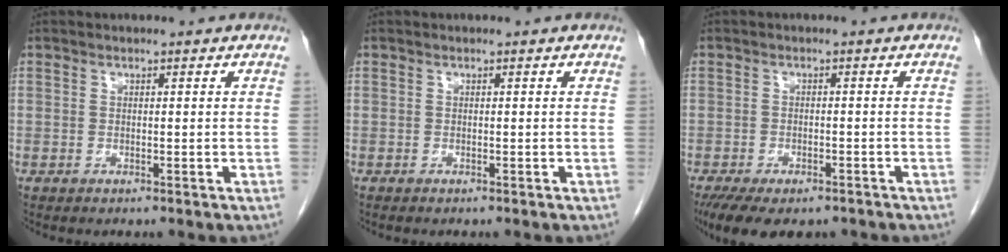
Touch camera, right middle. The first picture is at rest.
{"total": 0.0}
{"total": 10.6, "force": [-7.7, 4.5, 5.7], "torque": [-0.096, -0.009, -0.110]}